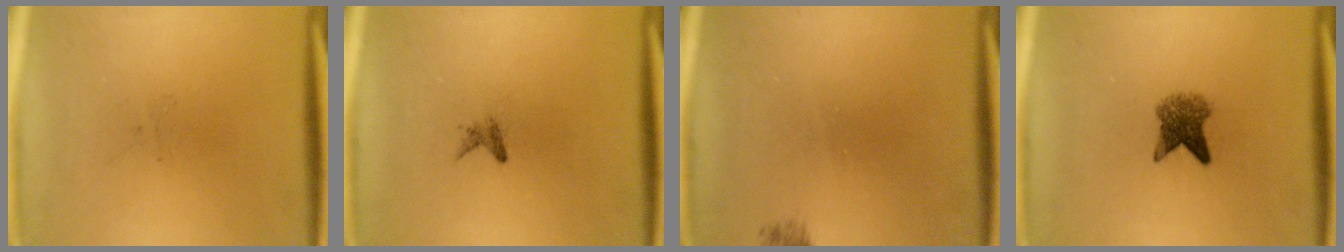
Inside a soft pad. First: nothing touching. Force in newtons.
{"total": 0.9}
{"total": 0.7}
{"total": 4.0}